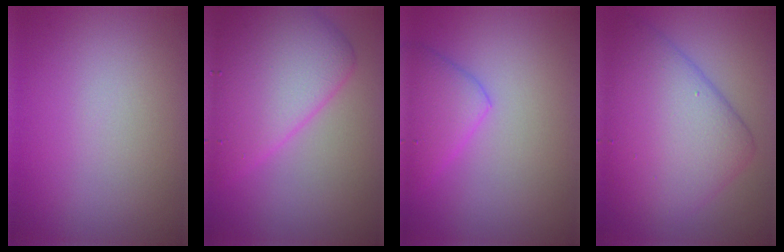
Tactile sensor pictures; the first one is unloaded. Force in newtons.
{"total": 7.4, "press": 7.4, "slide": 0.3}
{"total": 3.3, "press": 3.3, "slide": 0.2}
{"total": 8.5, "press": 8.5, "slide": 0.4}